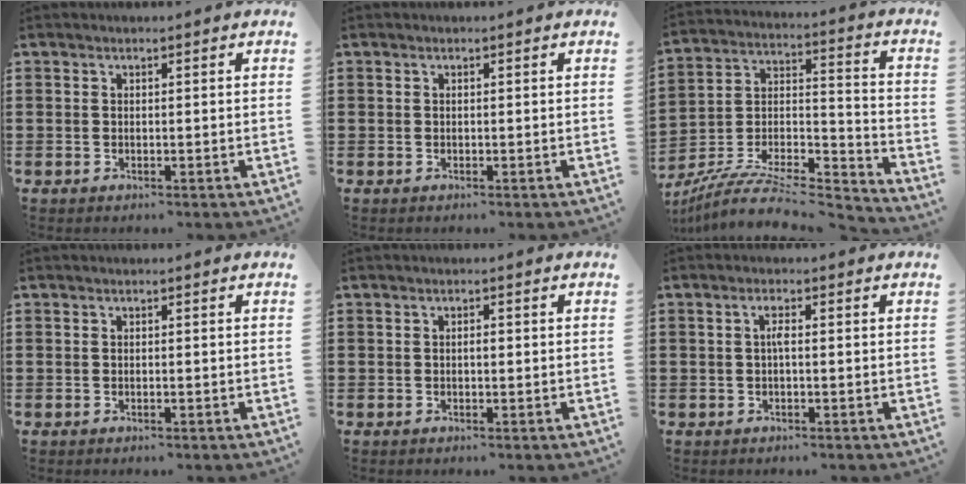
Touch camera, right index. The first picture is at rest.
{"total": 0.0}
{"total": 7.8, "force": [-6.6, 2.2, 3.5], "torque": [-0.069, 0.000, -0.130]}
{"total": 0.0}
{"total": 0.9, "force": [-0.1, 0.3, 0.9], "torque": [-0.018, -0.001, -0.002]}
{"total": 1.8, "force": [-0.1, 0.4, 1.8], "torque": [-0.035, 0.002, -0.003]}